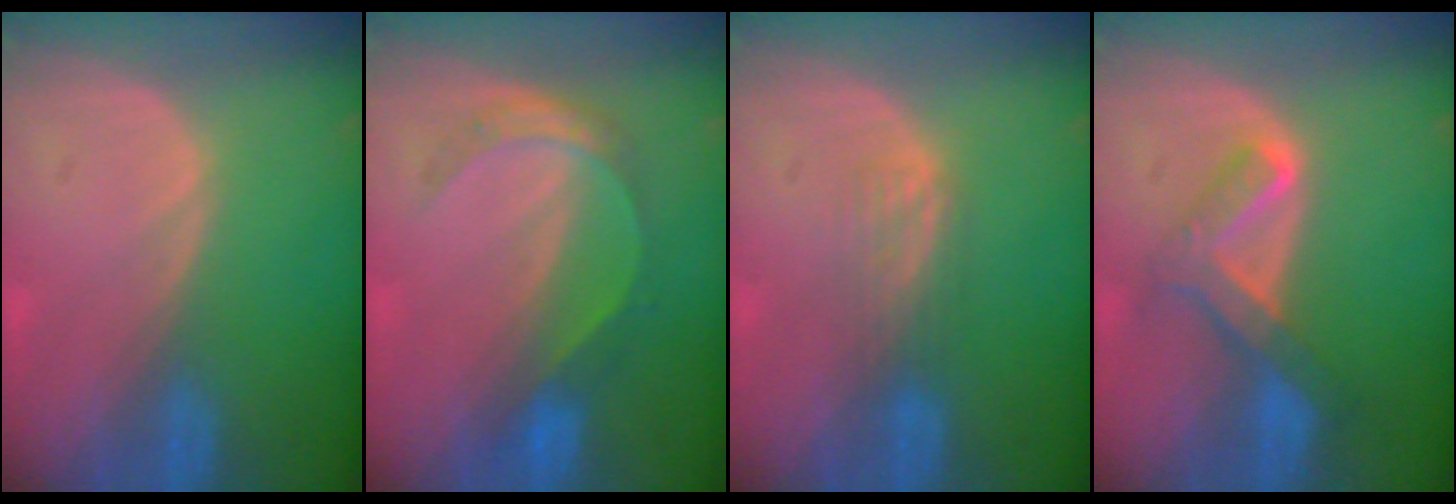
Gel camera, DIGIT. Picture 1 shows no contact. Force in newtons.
{"total": 4.7, "press": 4.7, "slide": 0.4}
{"total": 2.6, "press": 2.6, "slide": 0.4}
{"total": 6.5, "press": 5.9, "slide": 2.6}